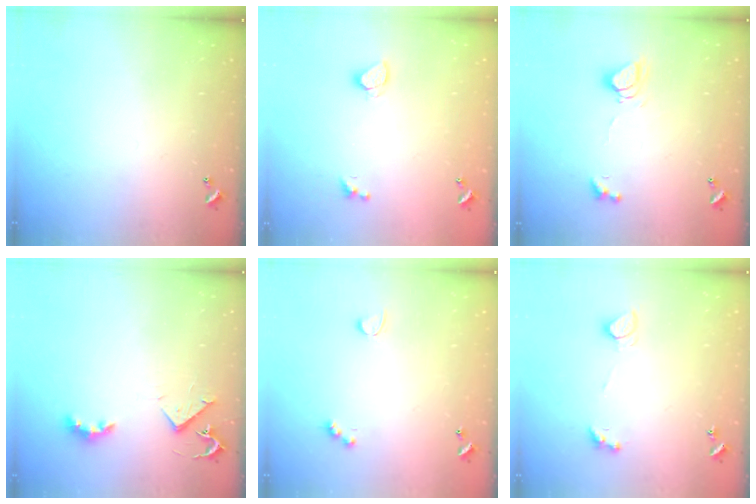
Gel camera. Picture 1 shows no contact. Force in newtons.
{"total": 1.9, "press": 1.8, "slide": 0.4}
{"total": 5.5, "press": 5.4, "slide": 0.8}
{"total": 4.1, "press": 4.0, "slide": 0.5}
{"total": 2.6, "press": 2.5, "slide": 0.5}
{"total": 2.4, "press": 2.3, "slide": 0.6}